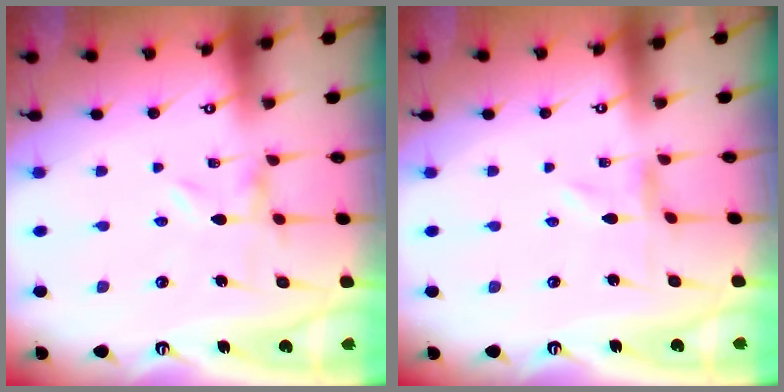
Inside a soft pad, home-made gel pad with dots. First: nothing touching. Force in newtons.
{"total": 0.0}